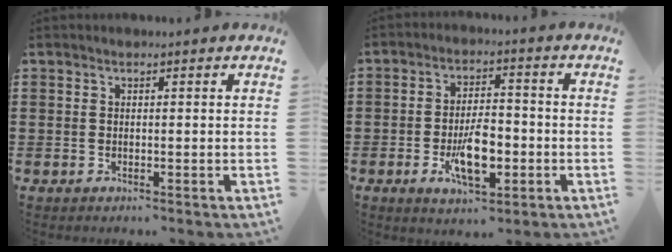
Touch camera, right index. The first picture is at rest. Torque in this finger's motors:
{"motor_torque": [1.59, 0.55, 0.65, 0.17]}